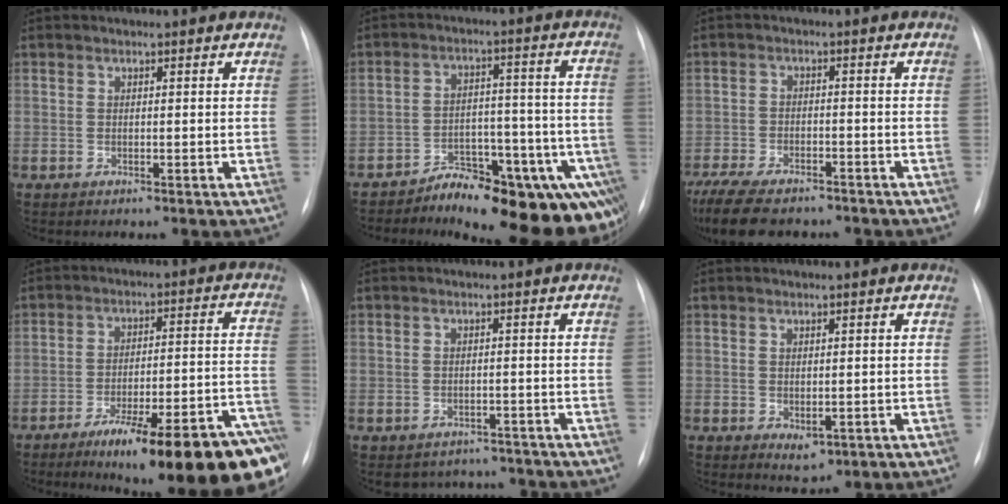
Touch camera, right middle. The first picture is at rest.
{"total": 19.0, "force": [-14.9, 6.7, 9.8], "torque": [-0.040, 0.044, -0.195]}
{"total": 15.3, "force": [-11.8, 6.1, 7.5], "torque": [-0.190, -0.023, -0.177]}
{"total": 23.8, "force": [-15.7, 3.4, 17.5], "torque": [-0.153, 0.017, -0.223]}
{"total": 5.0, "force": [-4.4, 2.3, -0.3], "torque": [0.009, 0.016, -0.053]}
{"total": 2.4, "force": [-0.6, 1.6, 1.8], "torque": [-0.021, -0.004, 0.003]}